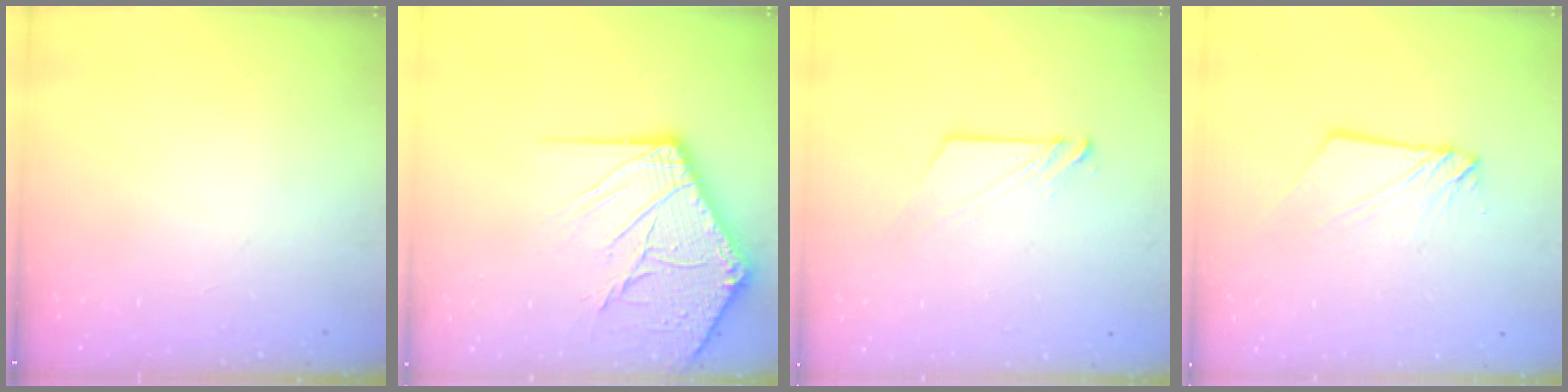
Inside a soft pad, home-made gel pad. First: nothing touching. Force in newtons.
{"total": 17.2, "press": 17.1, "slide": 2.2}
{"total": 5.6, "press": 5.6, "slide": 0.3}
{"total": 5.2, "press": 5.2, "slide": 0.7}